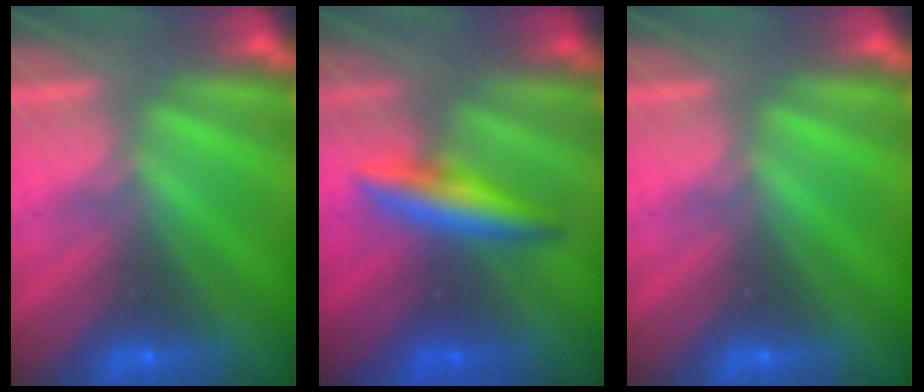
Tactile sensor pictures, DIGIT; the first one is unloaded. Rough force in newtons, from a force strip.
{"total": 2.8}
{"total": 0.0}